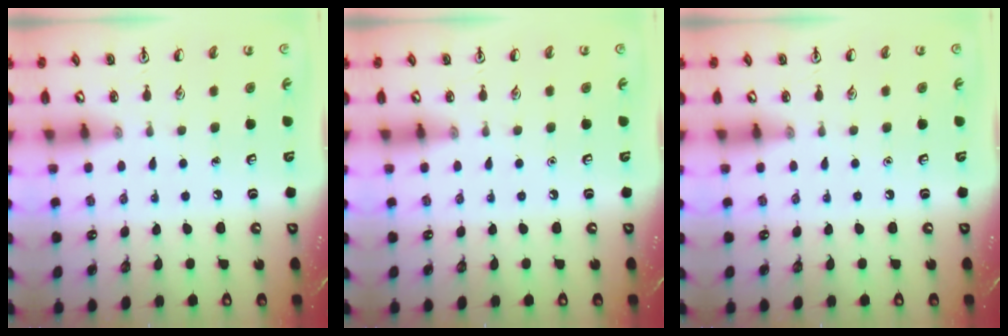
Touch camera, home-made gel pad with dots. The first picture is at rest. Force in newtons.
{"total": 0.0}
{"total": 0.0}